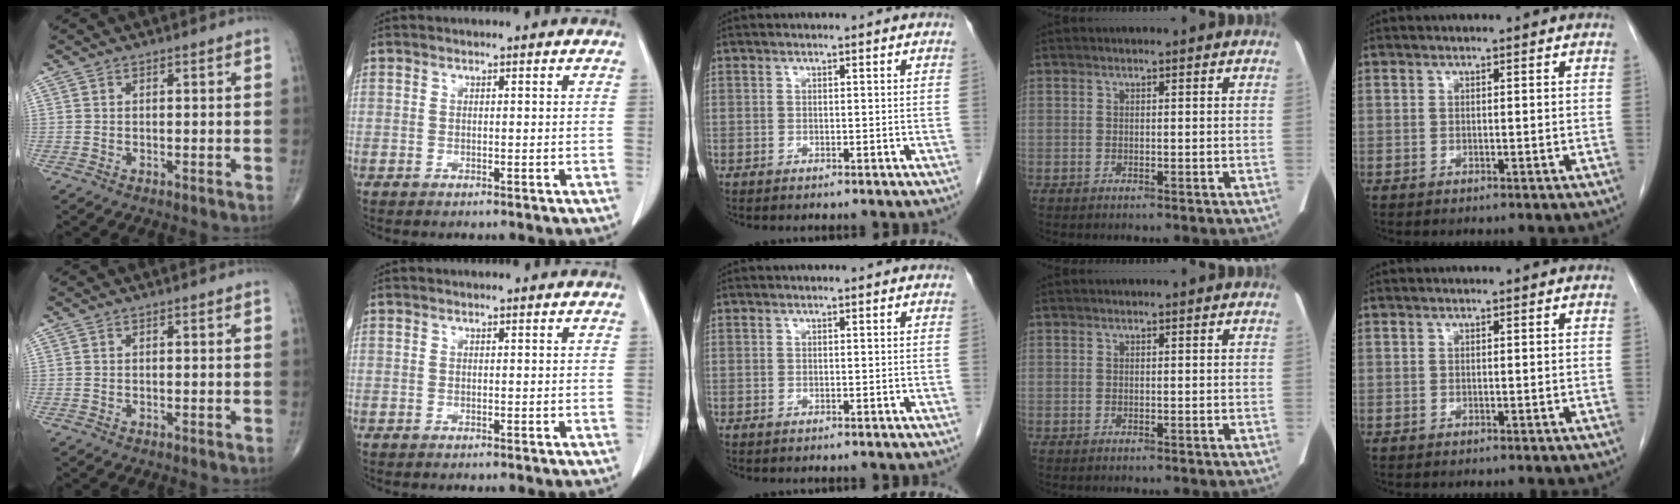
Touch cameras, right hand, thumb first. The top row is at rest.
{}